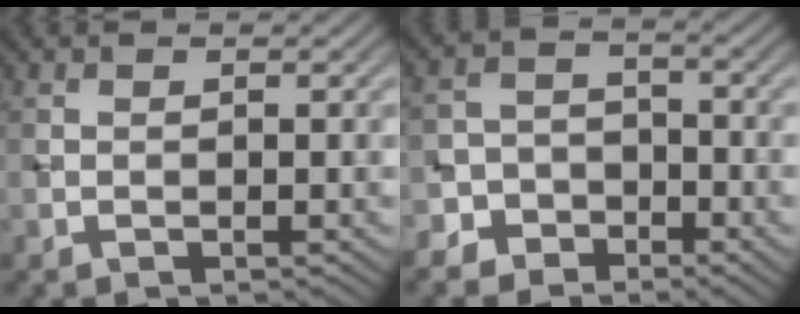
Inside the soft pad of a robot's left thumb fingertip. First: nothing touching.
{"total": 5.2, "force": [-3.8, 3.4, 1.0], "torque": [0.000, 0.006, -0.083]}